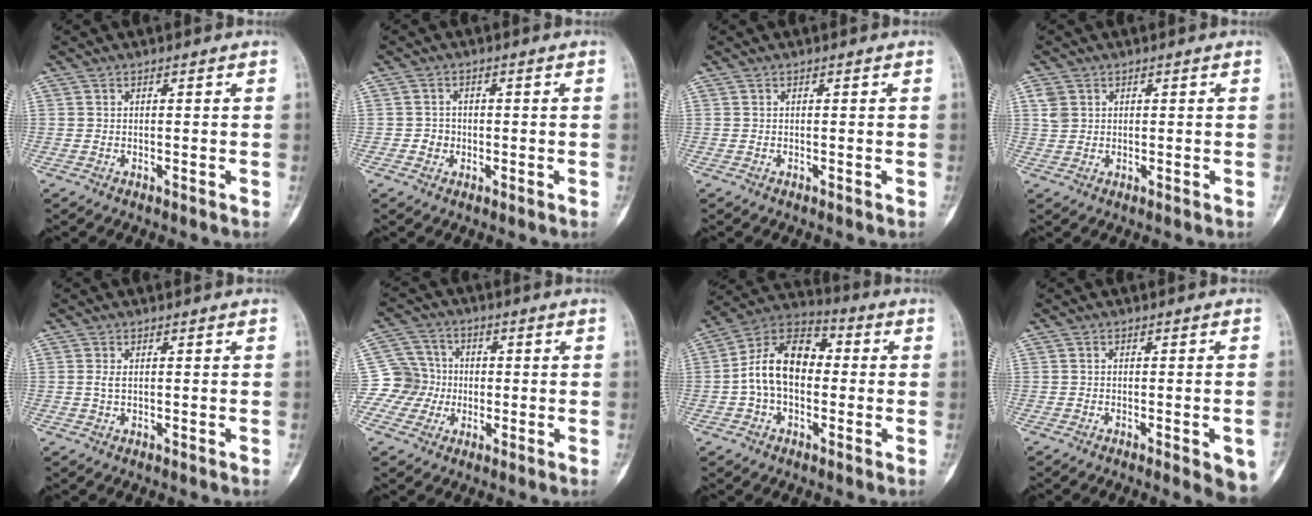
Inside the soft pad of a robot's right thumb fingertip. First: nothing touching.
{"total": 2.2, "force": [-0.5, 2.1, 0.5], "torque": [0.005, 0.009, -0.012]}
{"total": 0.0}
{"total": 2.8, "force": [1.1, 2.3, 1.2], "torque": [-0.019, 0.000, 0.027]}
{"total": 1.1, "force": [0.1, 0.5, 1.0], "torque": [-0.026, -0.001, 0.005]}
{"total": 8.7, "force": [-1.3, 8.4, 1.6], "torque": [0.001, 0.018, -0.033]}
{"total": 13.4, "force": [-0.3, 8.8, 10.1], "torque": [-0.167, 0.039, -0.018]}
{"total": 6.4, "force": [-2.9, 1.5, 5.5], "torque": [-0.054, 0.002, -0.034]}